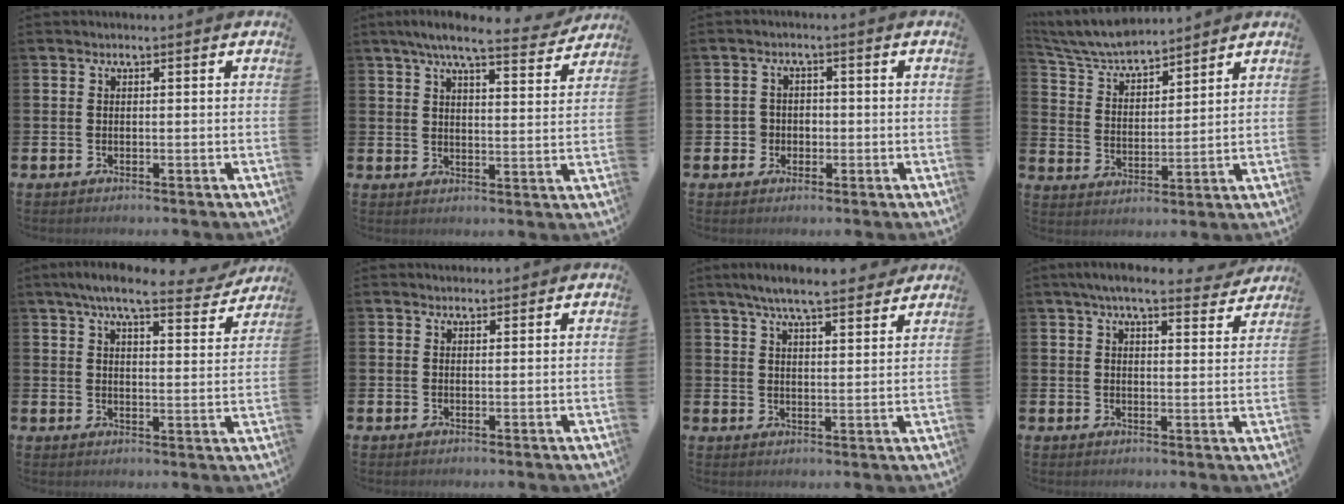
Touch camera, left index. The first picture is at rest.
{"total": 7.2, "force": [6.4, 0.9, 3.2], "torque": [-0.069, -0.028, 0.108]}
{"total": 2.5, "force": [-0.7, 2.4, 0.2], "torque": [-0.011, 0.006, -0.021]}
{"total": 6.3, "force": [6.1, 1.0, 1.3], "torque": [-0.055, -0.034, 0.108]}
{"total": 7.2, "force": [6.3, 1.1, 3.3], "torque": [-0.062, -0.032, 0.107]}
{"total": 1.4, "force": [1.3, 0.5, 0.0], "torque": [0.007, 0.000, 0.023]}
{"total": 6.6, "force": [6.2, 0.6, 2.2], "torque": [-0.048, -0.031, 0.108]}
{"total": 6.0, "force": [5.4, 0.9, 2.4], "torque": [-0.049, -0.022, 0.094]}